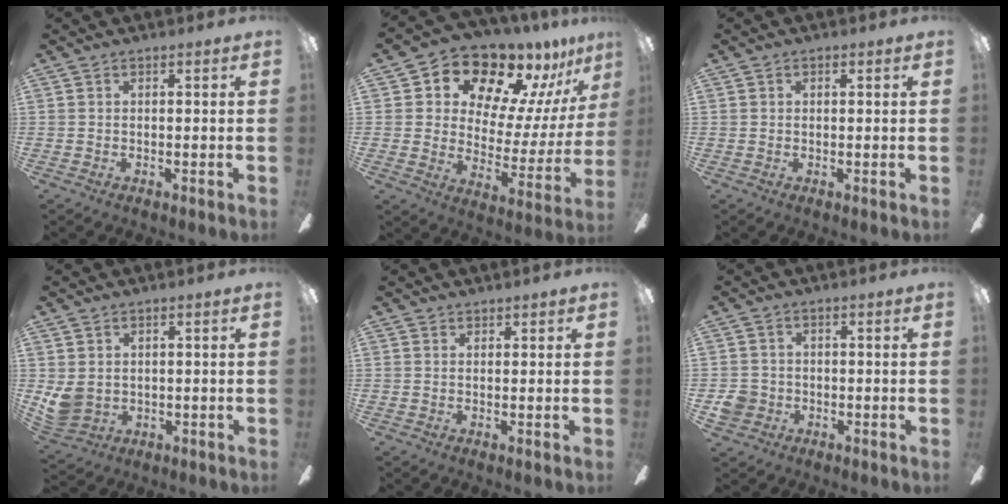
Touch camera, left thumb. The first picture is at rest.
{"total": 14.6, "force": [12.0, 6.9, 4.8], "torque": [-0.085, -0.104, 0.204]}
{"total": 0.9, "force": [0.2, 0.8, 0.4], "torque": [-0.008, 0.004, 0.003]}
{"total": 5.6, "force": [0.3, 5.0, 2.6], "torque": [-0.057, -0.005, 0.004]}
{"total": 0.9, "force": [0.8, 0.5, 0.1], "torque": [0.005, -0.004, 0.013]}
{"total": 5.0, "force": [-1.6, 4.5, 1.4], "torque": [-0.023, 0.012, -0.027]}